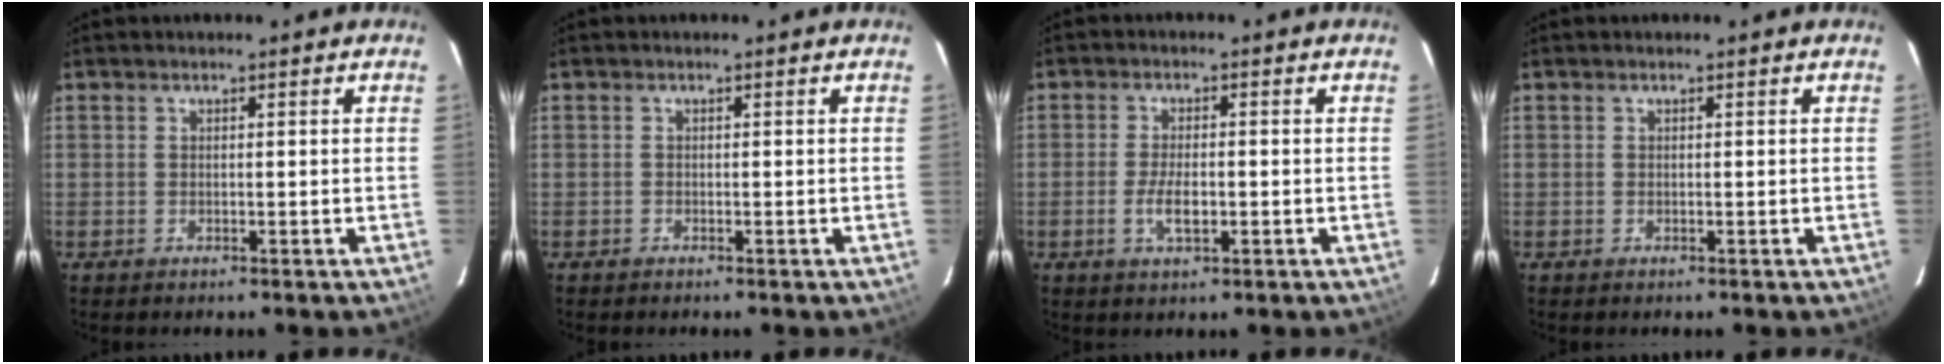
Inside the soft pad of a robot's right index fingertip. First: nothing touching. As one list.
[{"total": 0.0}, {"total": 4.2, "force": [-1.2, 1.4, 3.7], "torque": [-0.076, -0.006, -0.022]}, {"total": 0.0}]